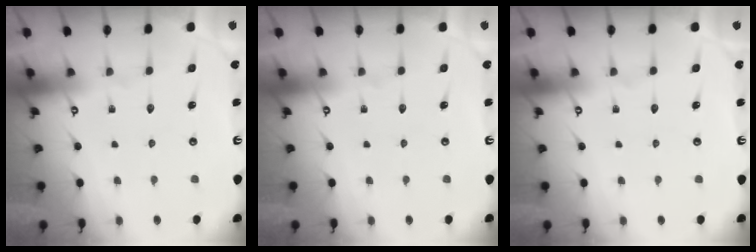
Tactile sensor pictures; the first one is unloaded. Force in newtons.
{"total": 0.0}
{"total": 0.0}